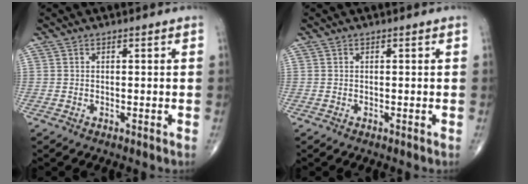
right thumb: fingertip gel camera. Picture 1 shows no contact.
{"total": 0.0}